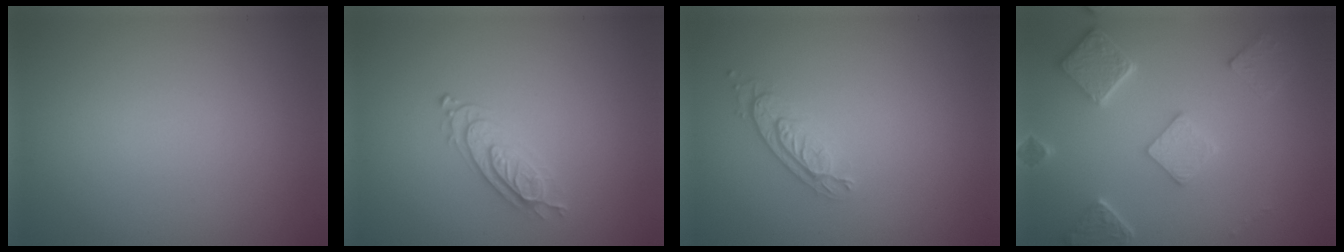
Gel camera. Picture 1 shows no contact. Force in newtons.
{"total": 2.2, "press": 2.1, "slide": 0.7}
{"total": 2.1, "press": 1.9, "slide": 0.8}
{"total": 4.9, "press": 3.9, "slide": 2.9}